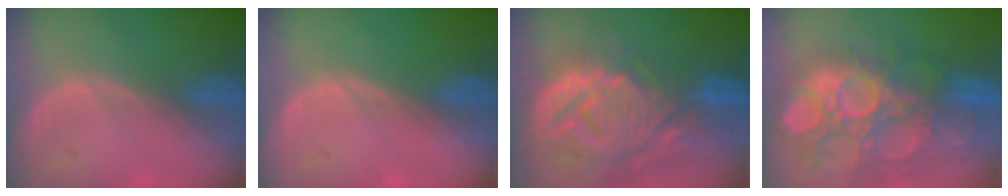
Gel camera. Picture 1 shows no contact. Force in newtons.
{"total": 0.0}
{"total": 14.3, "press": 12.3, "slide": 7.3}
{"total": 13.5, "press": 12.4, "slide": 5.4}